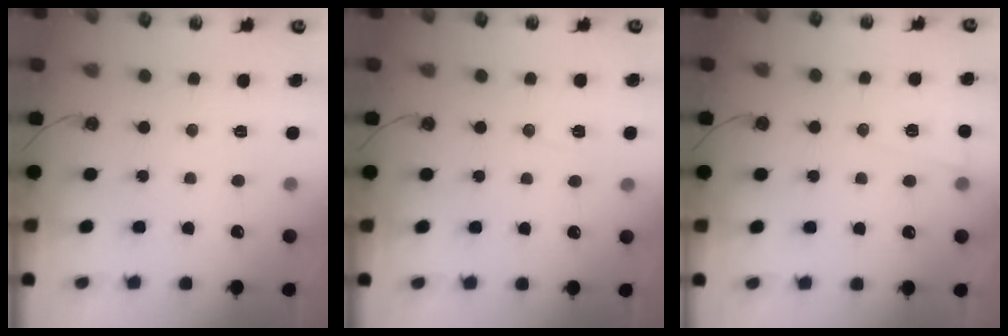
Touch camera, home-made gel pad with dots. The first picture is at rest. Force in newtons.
{"total": 5.3, "press": 5.0, "slide": 1.7}
{"total": 5.1, "press": 5.0, "slide": 1.1}